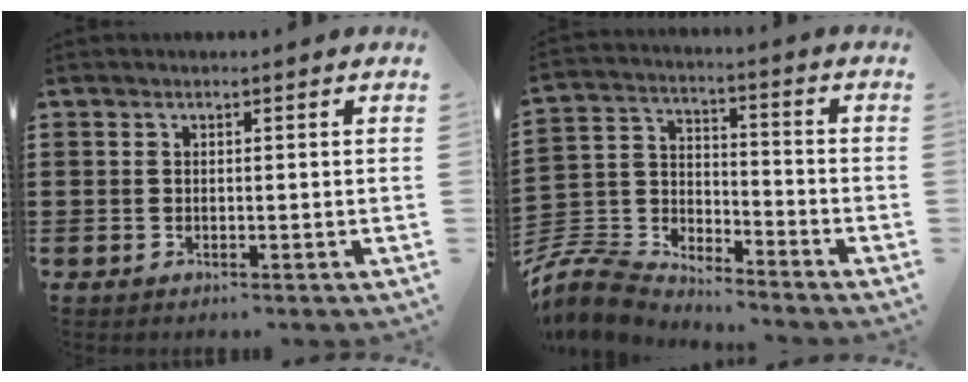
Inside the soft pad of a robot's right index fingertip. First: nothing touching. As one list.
[{"total": 7.7, "force": [-7.3, 2.0, 1.5], "torque": [-0.066, -0.003, -0.156]}]